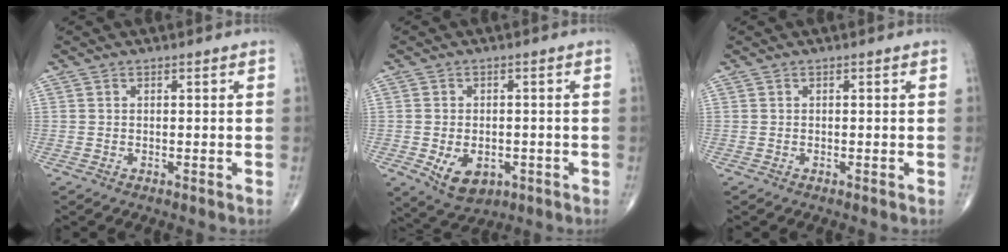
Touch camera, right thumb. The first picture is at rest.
{"total": 7.3, "force": [-2.2, 4.9, 5.0], "torque": [-0.070, 0.001, -0.021]}
{"total": 0.0}